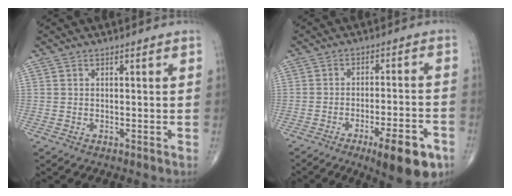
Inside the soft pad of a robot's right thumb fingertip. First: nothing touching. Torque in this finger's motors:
{"motor_torque": [2.27, 1.35, 0.08, -0.44, 0.43]}